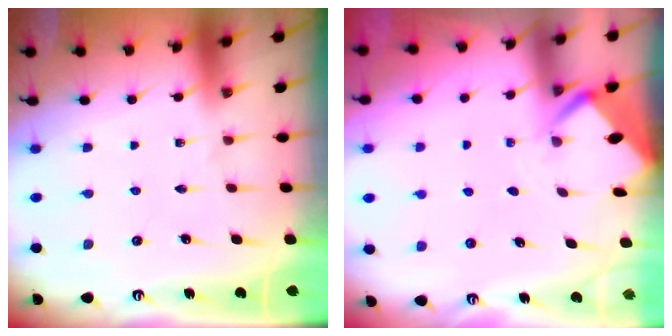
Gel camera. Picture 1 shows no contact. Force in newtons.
{"total": 2.8, "press": 2.8, "slide": 0.2}